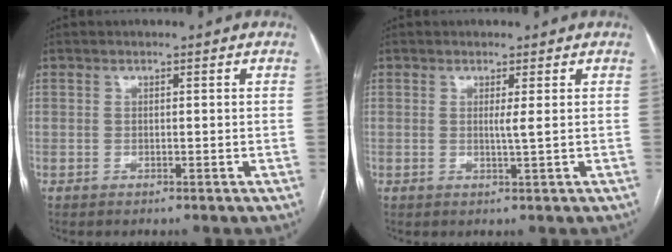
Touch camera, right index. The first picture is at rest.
{"total": 1.3, "force": [0.3, -0.4, 1.2], "torque": [-0.026, -0.005, 0.006]}